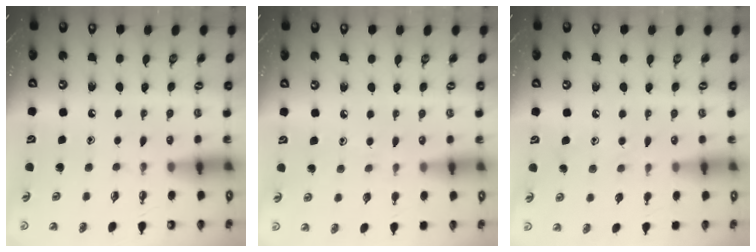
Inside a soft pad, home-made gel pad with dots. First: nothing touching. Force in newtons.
{"total": 3.5, "press": 3.5, "slide": 0.4}
{"total": 7.0, "press": 7.0, "slide": 0.4}